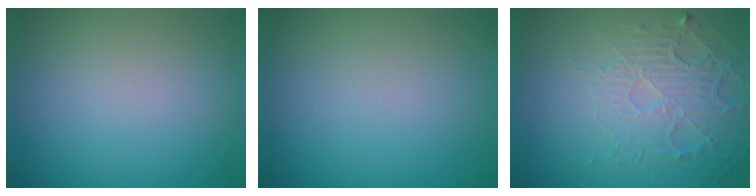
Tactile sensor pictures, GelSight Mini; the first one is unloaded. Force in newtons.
{"total": 0.0}
{"total": 5.7, "press": 3.4, "slide": 4.6}